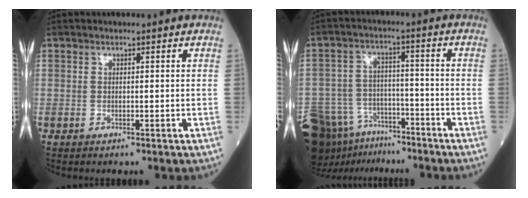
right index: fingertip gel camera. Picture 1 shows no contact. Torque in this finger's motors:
{"motor_torque": [0.90, -1.24, 1.05, 0.21]}